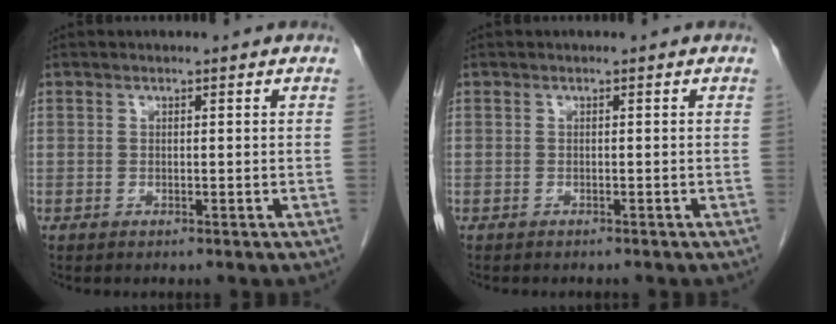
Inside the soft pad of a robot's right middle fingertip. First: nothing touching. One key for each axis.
{"total": 2.3, "fx": -2.1, "fy": 0.6, "fz": 0.9, "tx": -0.020, "ty": -0.005, "tz": -0.021}